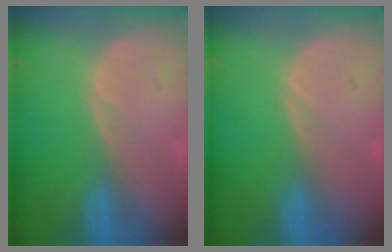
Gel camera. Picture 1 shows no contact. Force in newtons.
{"total": 0.0}